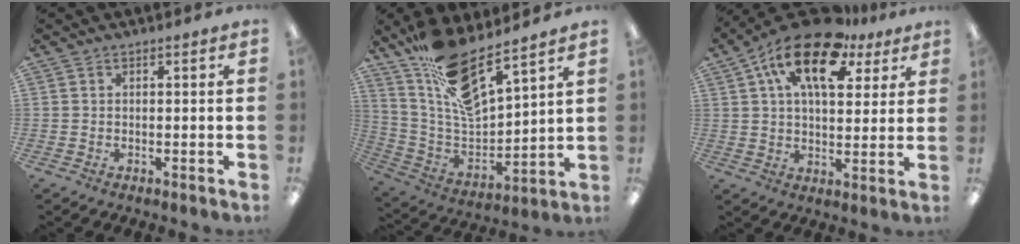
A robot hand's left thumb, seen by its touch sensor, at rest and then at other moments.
{"total": 14.6, "force": [11.6, 3.4, 8.2], "torque": [-0.172, -0.086, 0.204]}
{"total": 17.9, "force": [9.3, 9.0, 12.4], "torque": [-0.206, -0.029, 0.159]}